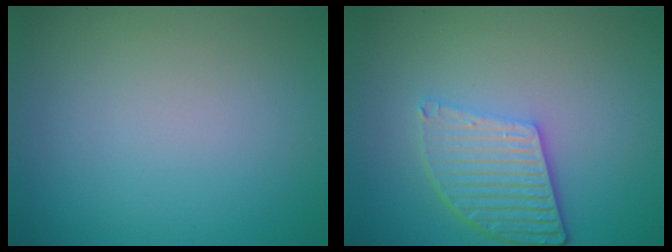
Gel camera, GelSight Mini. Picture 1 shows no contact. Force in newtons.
{"total": 5.0, "press": 3.8, "slide": 3.3}